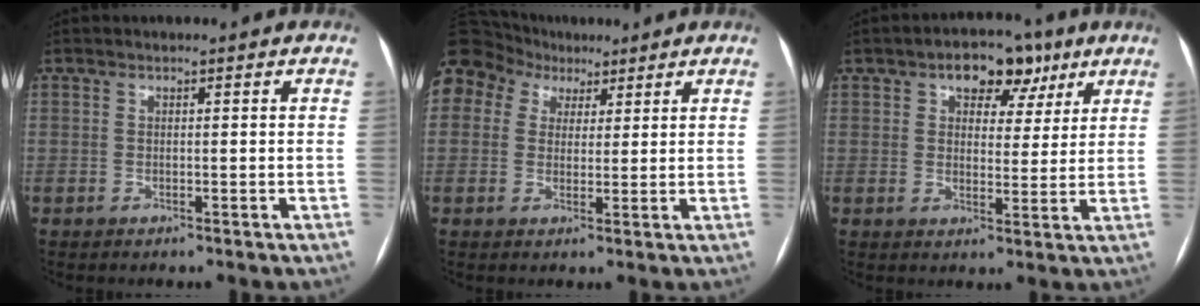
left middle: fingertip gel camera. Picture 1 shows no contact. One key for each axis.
{"total": 16.3, "fx": 8.6, "fy": 12.7, "fz": 5.6, "tx": -0.178, "ty": 0.087, "tz": 0.167}
{"total": 7.8, "fx": 4.4, "fy": 4.5, "fz": 4.5, "tx": -0.054, "ty": 0.025, "tz": 0.062}